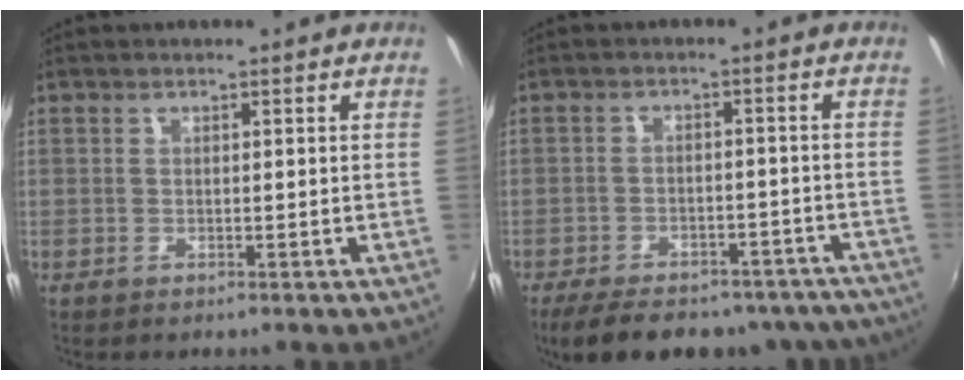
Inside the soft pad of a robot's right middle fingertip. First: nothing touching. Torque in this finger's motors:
{"motor_torque": [1.07, -1.07, 0.18, 0.08]}